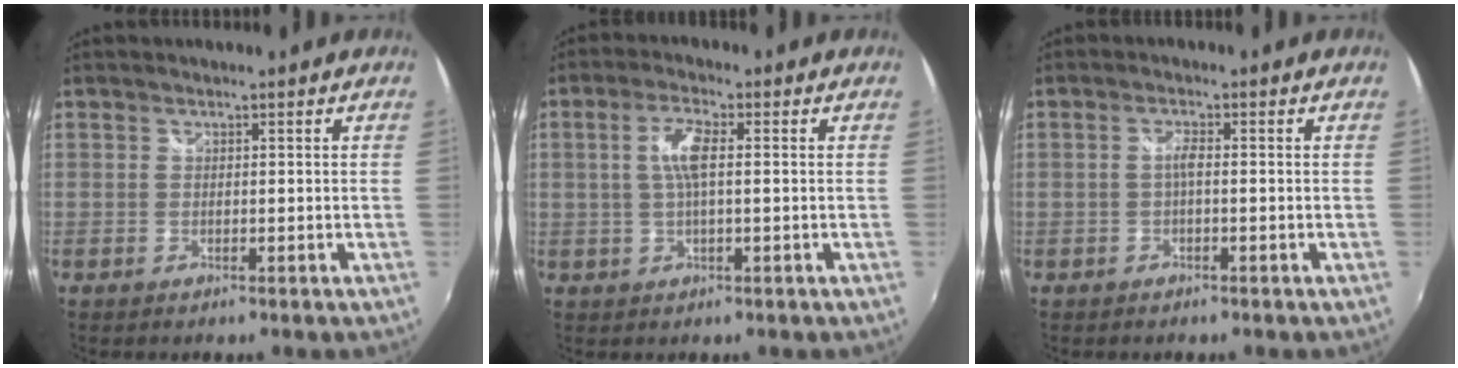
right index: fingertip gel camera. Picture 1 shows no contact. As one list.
[{"total": 5.1, "force": [0.5, 1.2, 5.0], "torque": [-0.096, 0.004, 0.012]}, {"total": 1.6, "force": [-0.3, 0.3, 1.6], "torque": [-0.031, 0.004, -0.008]}]